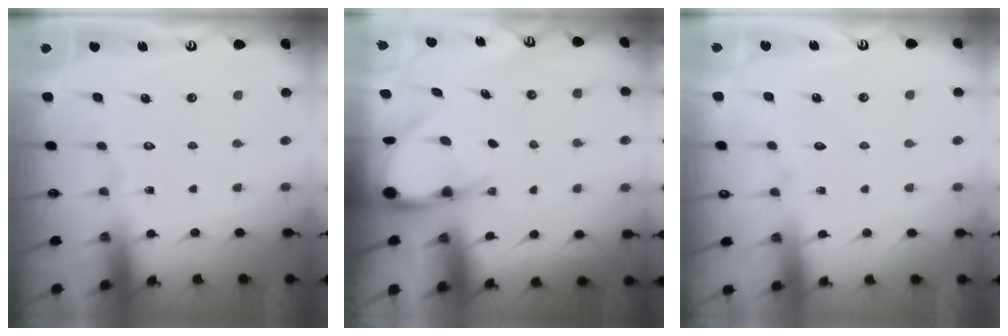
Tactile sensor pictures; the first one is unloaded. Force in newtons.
{"total": 6.0, "press": 6.0, "slide": 0.6}
{"total": 2.9, "press": 2.9, "slide": 0.4}